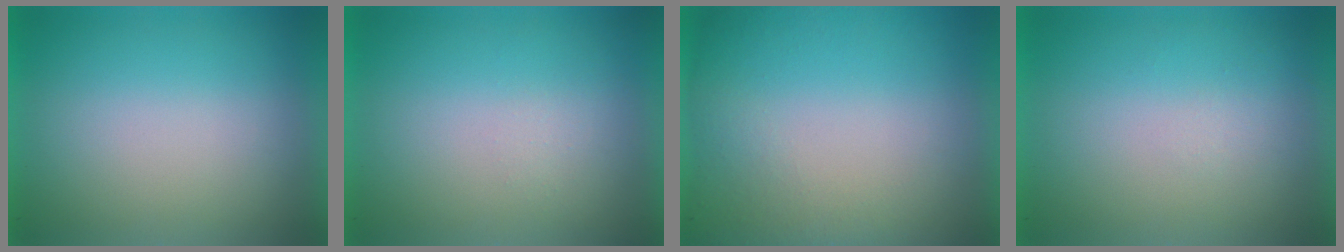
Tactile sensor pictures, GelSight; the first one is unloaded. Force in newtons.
{"total": 1.3}
{"total": 5.8}
{"total": 1.0}